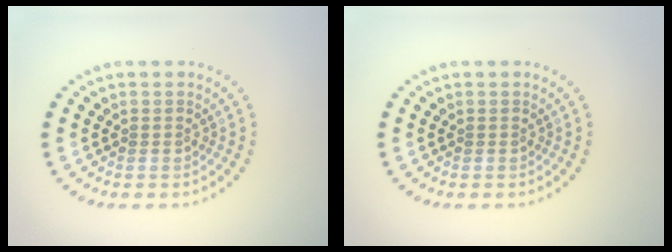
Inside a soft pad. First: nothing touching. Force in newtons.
{"total": 0.0}